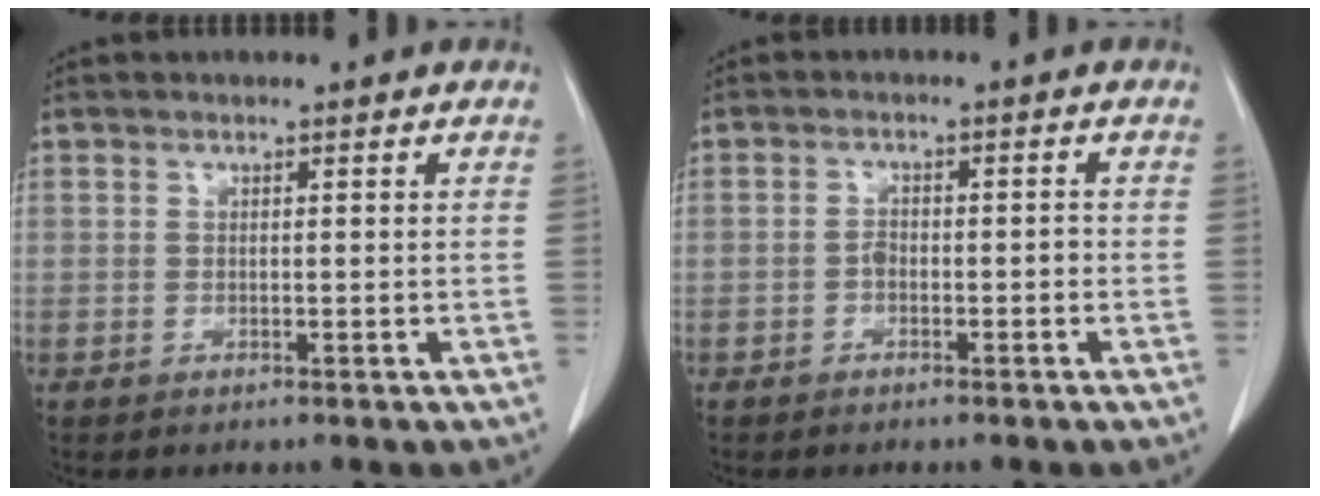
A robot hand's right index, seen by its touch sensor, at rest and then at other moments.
{"total": 1.9, "force": [-0.9, 1.1, 1.3], "torque": [-0.018, 0.006, -0.014]}